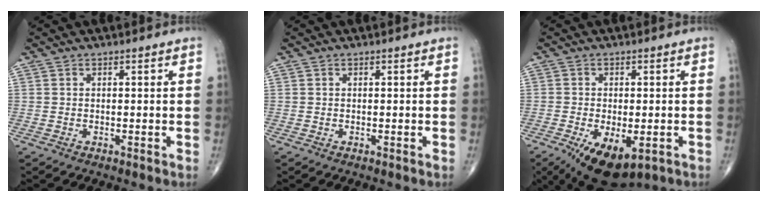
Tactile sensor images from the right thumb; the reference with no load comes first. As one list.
[{"total": 0.0}, {"total": 10.4, "force": [-4.7, 5.1, 7.8], "torque": [-0.130, -0.008, -0.065]}]